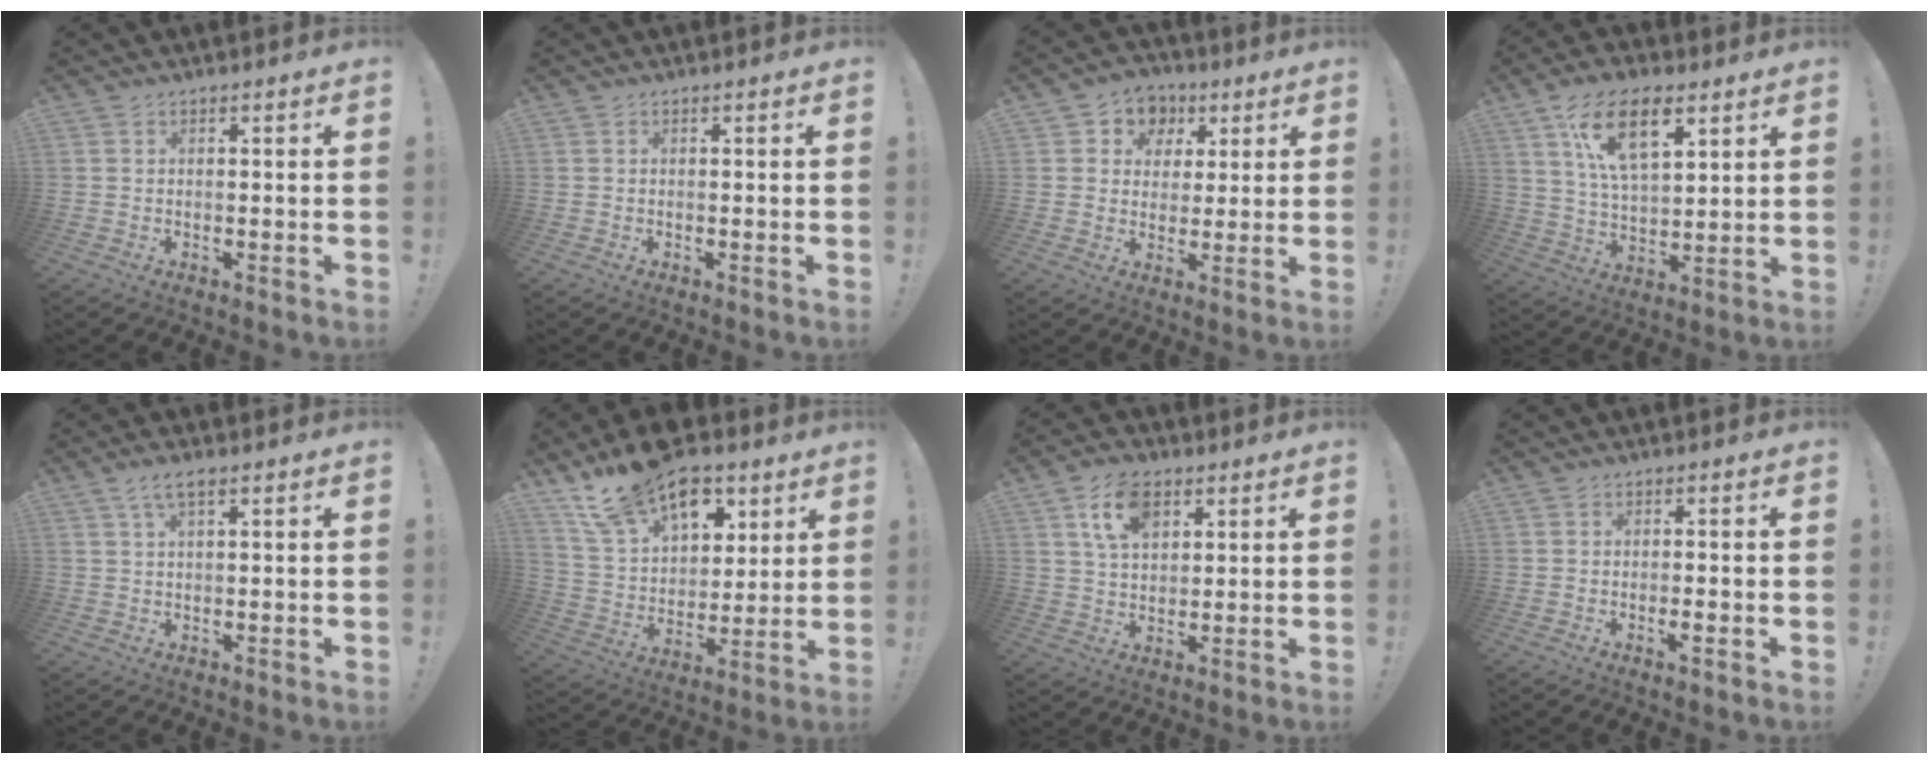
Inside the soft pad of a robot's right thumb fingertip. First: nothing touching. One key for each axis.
{"total": 0.0}
{"total": 7.5, "fx": 2.2, "fy": 7.0, "fz": 1.7, "tx": -0.014, "ty": -0.015, "tz": 0.045}
{"total": 15.1, "fx": 7.7, "fy": 7.2, "fz": 10.8, "tx": -0.180, "ty": -0.018, "tz": 0.136}
{"total": 4.3, "fx": 2.2, "fy": 1.4, "fz": 3.4, "tx": -0.069, "ty": 0.001, "tz": 0.041}
{"total": 20.4, "fx": 12.9, "fy": 12.2, "fz": 10.0, "tx": -0.155, "ty": -0.082, "tz": 0.242}
{"total": 10.9, "fx": 5.4, "fy": 6.8, "fz": 6.6, "tx": -0.110, "ty": -0.004, "tz": 0.101}
{"total": 2.1, "fx": -0.9, "fy": 0.0, "fz": 1.8, "tx": -0.035, "ty": 0.001, "tz": -0.015}